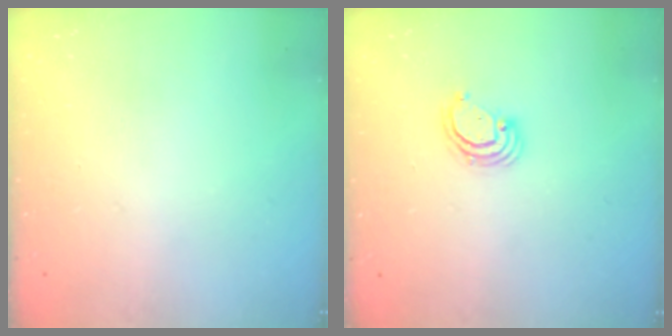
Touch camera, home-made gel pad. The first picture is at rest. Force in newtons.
{"total": 3.5, "press": 3.5, "slide": 0.1}